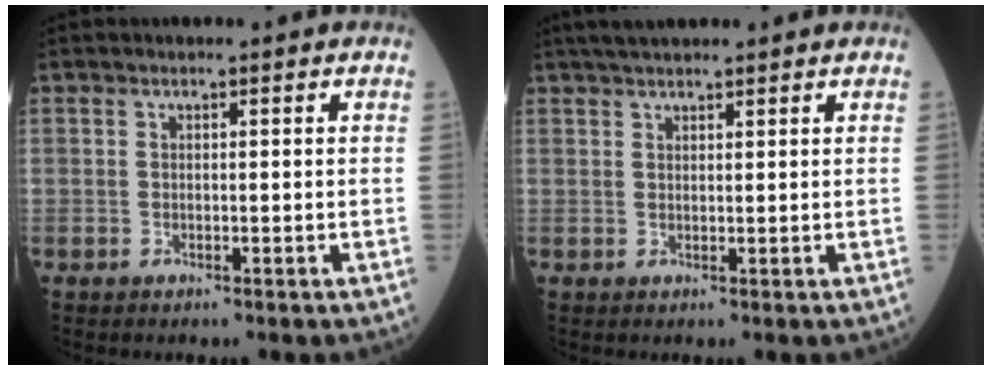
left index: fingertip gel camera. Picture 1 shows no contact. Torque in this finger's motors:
{"motor_torque": [-0.04, -0.26, 0.13, 0.06]}